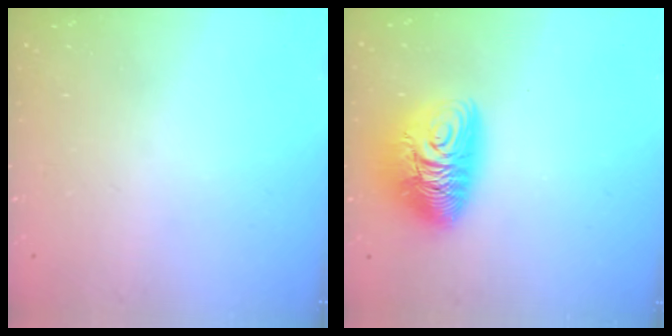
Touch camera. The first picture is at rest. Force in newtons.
{"total": 12.9, "press": 12.9, "slide": 1.2}